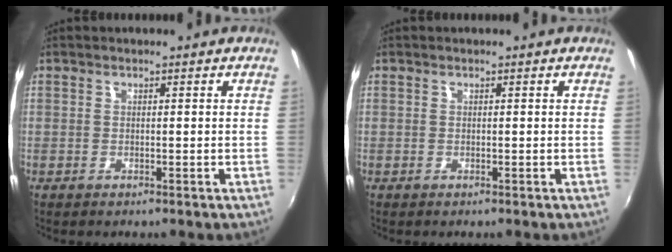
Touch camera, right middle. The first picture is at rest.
{"total": 0.0}